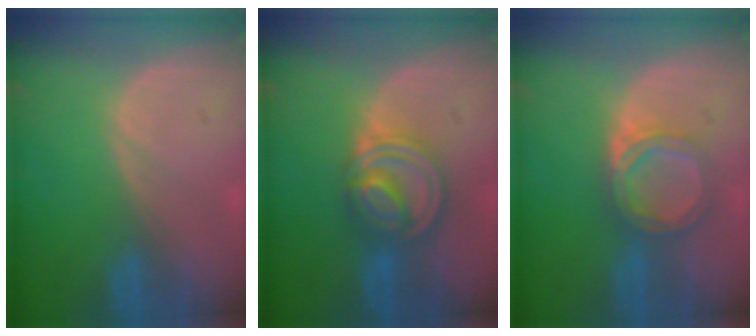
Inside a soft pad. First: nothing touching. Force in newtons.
{"total": 8.2, "press": 6.9, "slide": 4.3}
{"total": 5.3, "press": 5.1, "slide": 1.4}